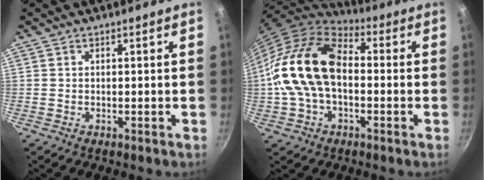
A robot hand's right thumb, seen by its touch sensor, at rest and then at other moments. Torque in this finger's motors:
{"motor_torque": [2.13, 2.88, 2.08, -0.68, 0.30]}